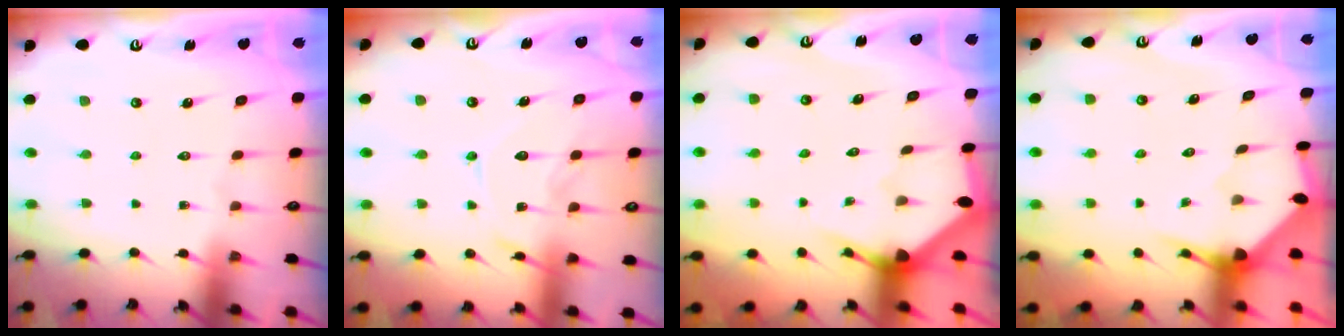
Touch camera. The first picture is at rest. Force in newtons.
{"total": 13.0, "press": 13.0, "slide": 1.1}
{"total": 2.9, "press": 2.9, "slide": 0.2}
{"total": 3.1, "press": 3.1, "slide": 0.1}